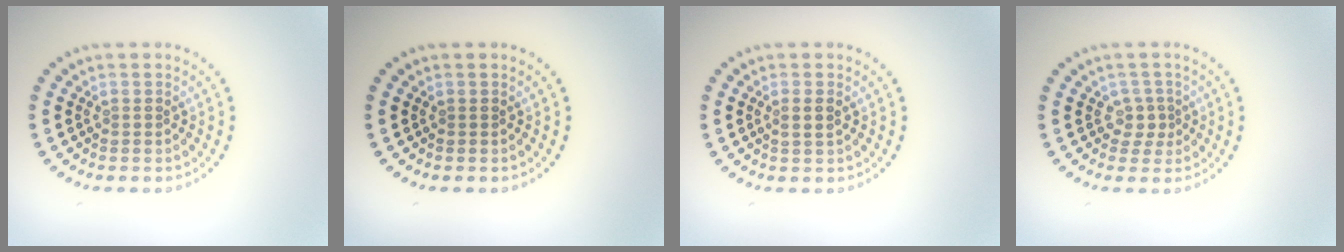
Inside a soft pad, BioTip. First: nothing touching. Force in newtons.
{"total": 0.0}
{"total": 1.2, "press": 1.1, "slide": 0.5}
{"total": 1.8, "press": 1.2, "slide": 1.3}